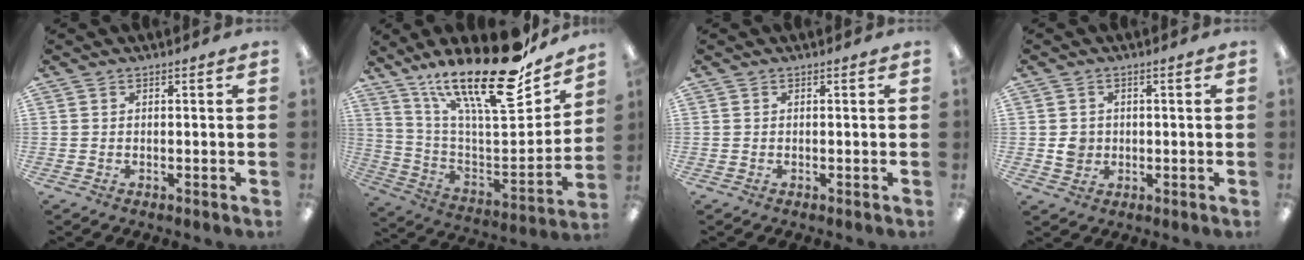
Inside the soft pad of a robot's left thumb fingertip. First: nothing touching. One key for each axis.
{"total": 26.5, "fx": 18.5, "fy": 7.4, "fz": 17.5, "tx": -0.276, "ty": -0.125, "tz": 0.309}
{"total": 0.0}
{"total": 3.1, "fx": 0.2, "fy": 2.9, "fz": 1.0, "tx": -0.005, "ty": -0.001, "tz": 0.000}